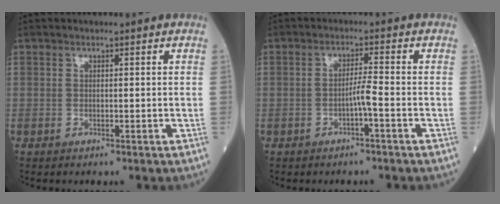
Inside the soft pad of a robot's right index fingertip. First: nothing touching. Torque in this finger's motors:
{"motor_torque": [0.31, -0.25, 0.20, 0.07]}